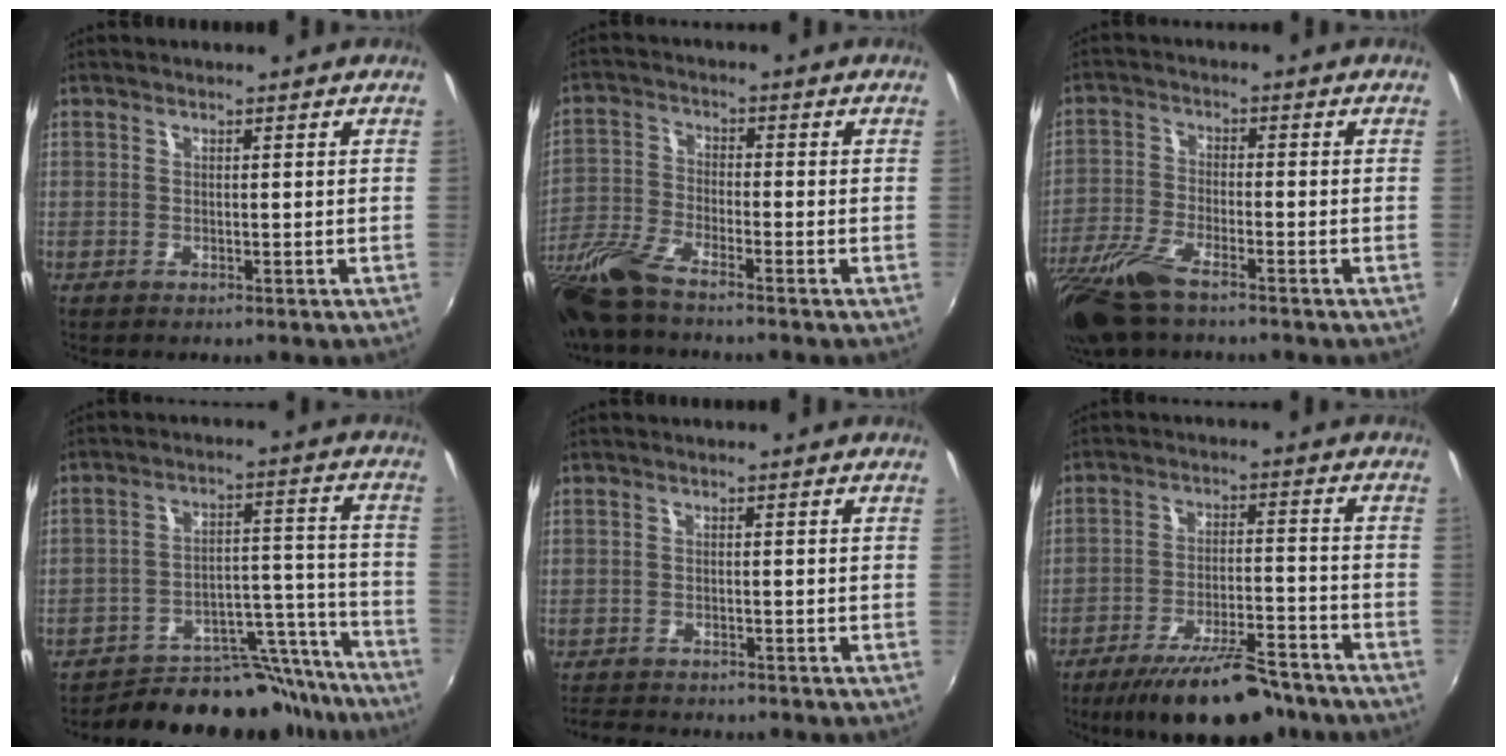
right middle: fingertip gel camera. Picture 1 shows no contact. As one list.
[{"total": 11.8, "force": [-9.4, 2.1, 6.8], "torque": [-0.161, -0.026, -0.193]}, {"total": 11.0, "force": [-8.2, 2.8, 6.7], "torque": [-0.160, -0.032, -0.163]}, {"total": 17.8, "force": [-16.5, 5.7, 3.3], "torque": [-0.037, 0.056, -0.226]}, {"total": 5.8, "force": [-5.5, 1.2, 1.7], "torque": [-0.050, -0.012, -0.089]}, {"total": 15.4, "force": [-12.4, 4.0, 8.2], "torque": [-0.156, -0.010, -0.190]}]